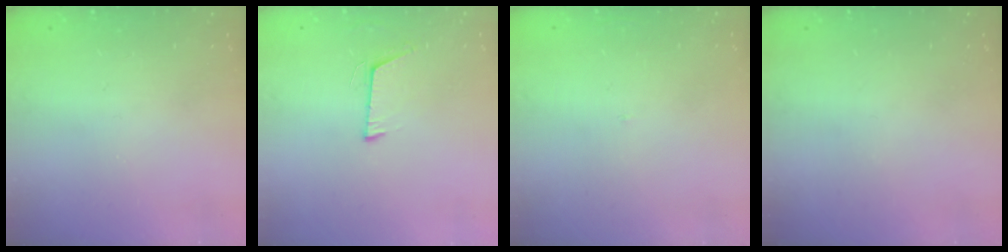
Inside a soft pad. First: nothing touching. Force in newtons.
{"total": 5.9, "press": 5.6, "slide": 2.0}
{"total": 1.7, "press": 1.6, "slide": 0.1}
{"total": 0.0}